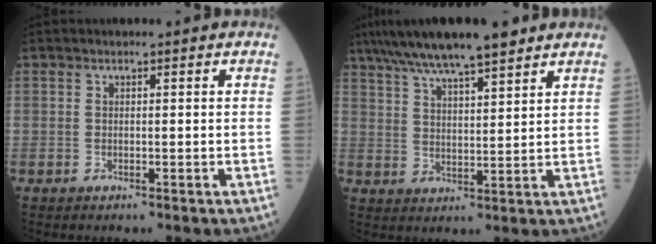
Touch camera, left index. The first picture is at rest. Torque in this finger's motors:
{"motor_torque": [0.87, -0.72, 0.47, 0.07]}